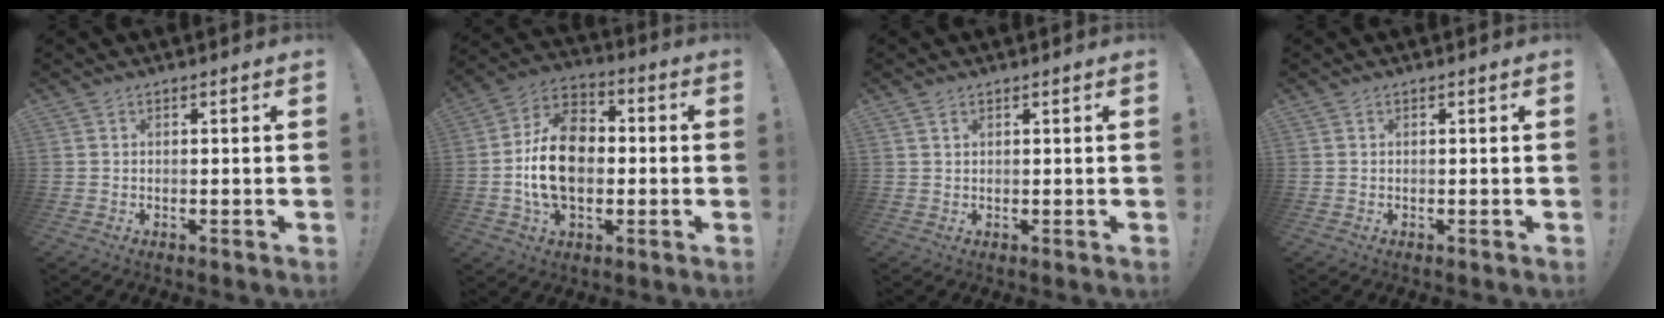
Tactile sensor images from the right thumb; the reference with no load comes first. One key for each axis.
{"total": 17.6, "fx": -1.1, "fy": 12.5, "fz": 12.4, "tx": -0.223, "ty": 0.020, "tz": -0.018}
{"total": 1.2, "fx": 0.7, "fy": 0.7, "fz": 0.7, "tx": -0.011, "ty": -0.001, "tz": 0.013}
{"total": 0.0}